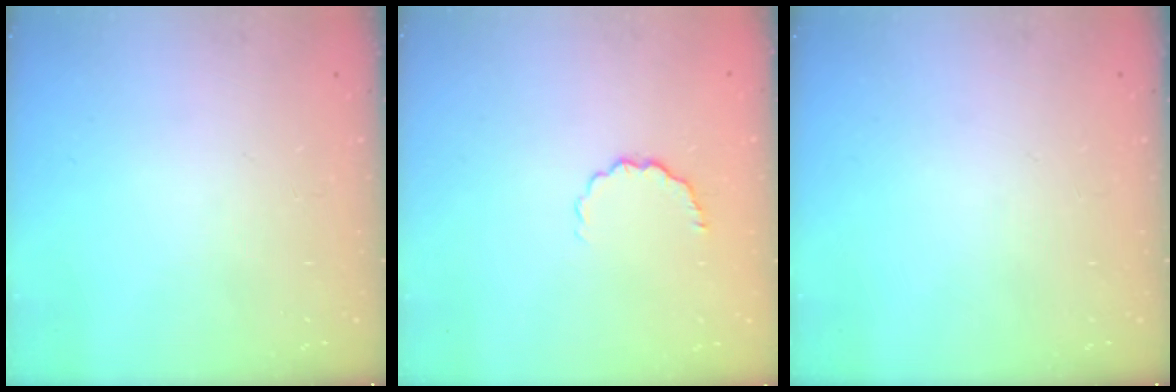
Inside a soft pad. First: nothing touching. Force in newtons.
{"total": 4.8, "press": 4.6, "slide": 1.4}
{"total": 0.0}